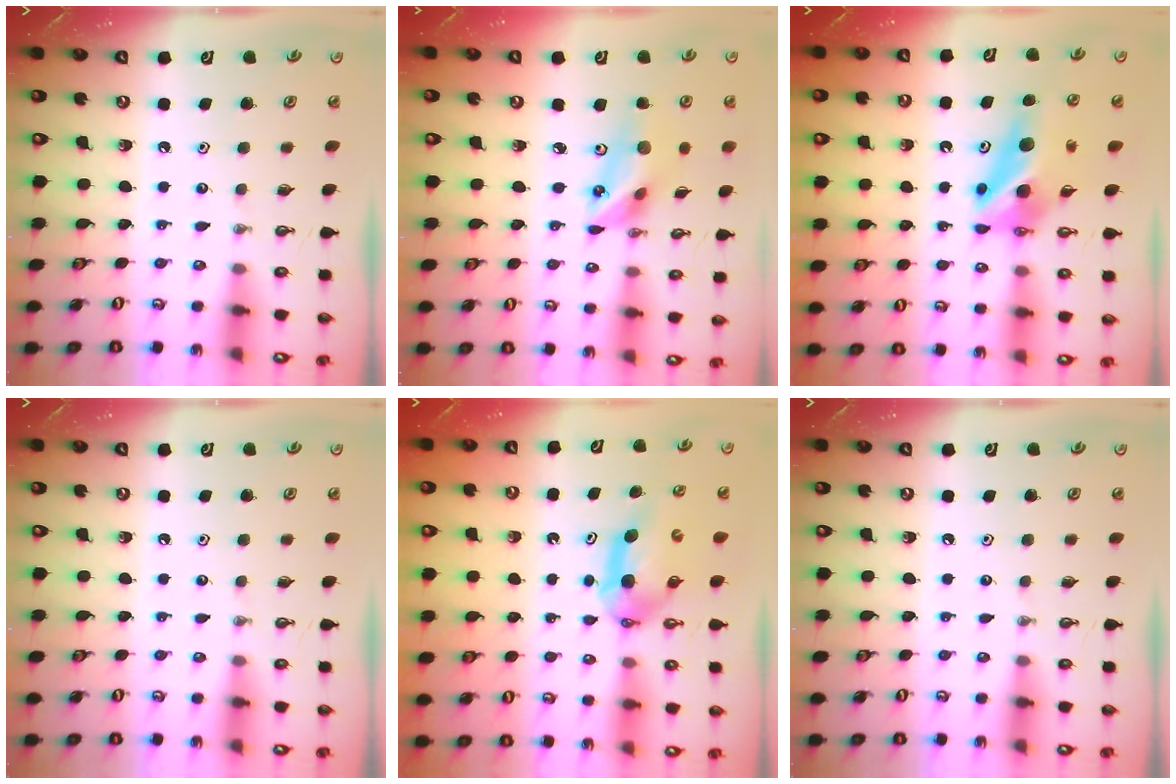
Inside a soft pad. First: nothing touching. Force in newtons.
{"total": 13.9, "press": 13.6, "slide": 3.1}
{"total": 11.0, "press": 10.9, "slide": 1.3}
{"total": 0.0}
{"total": 6.0, "press": 6.0, "slide": 0.8}
{"total": 0.0}